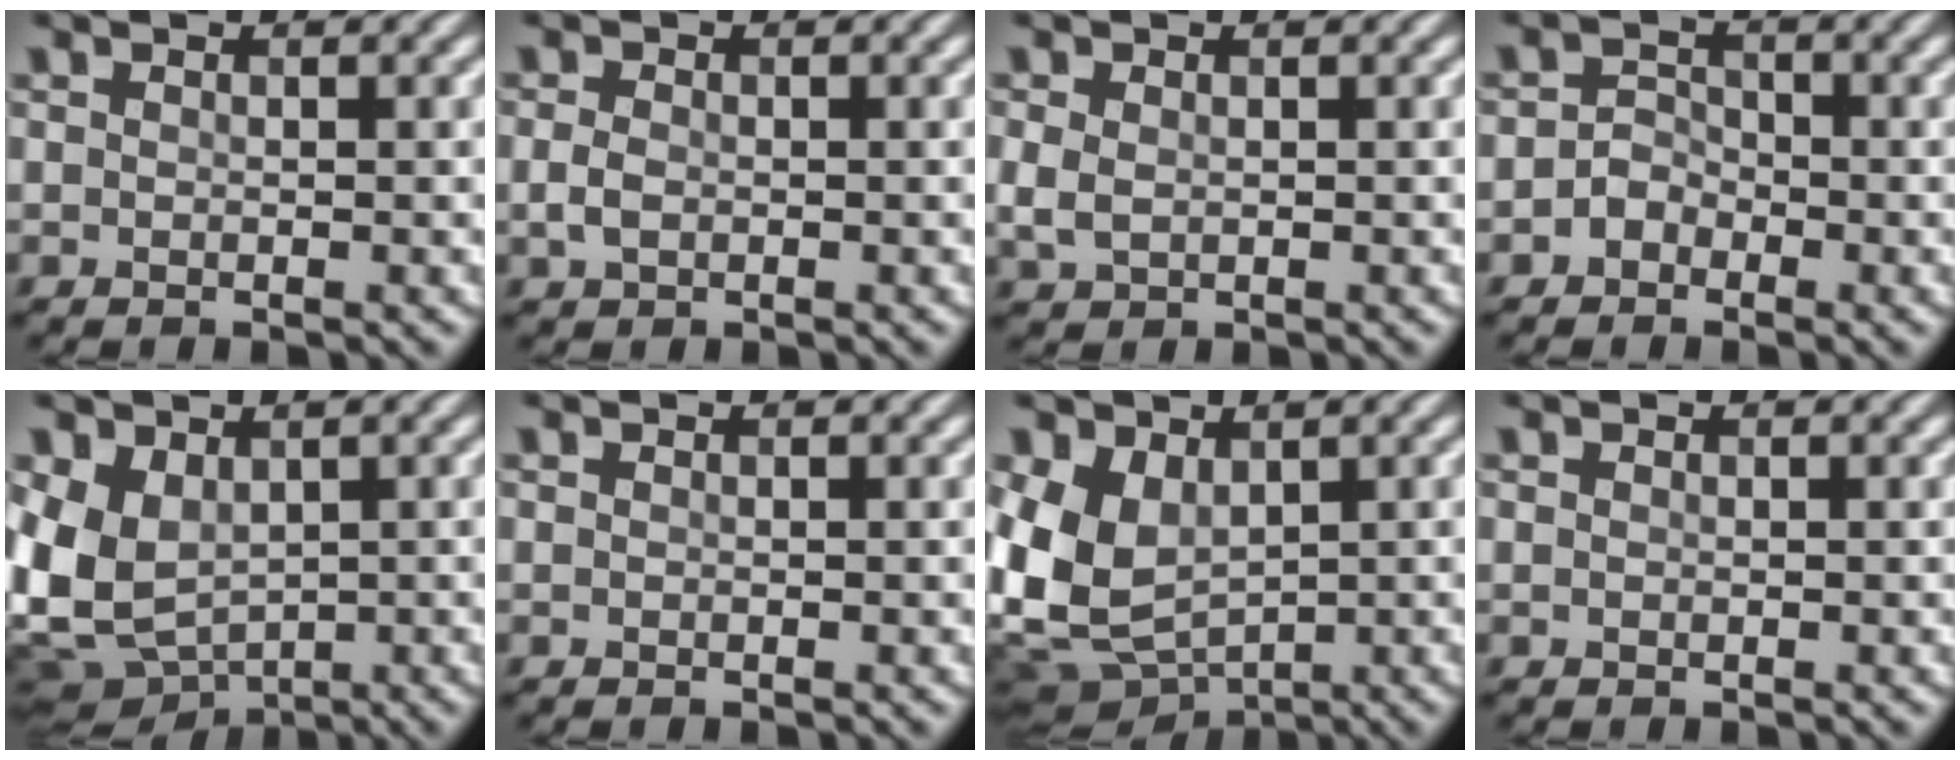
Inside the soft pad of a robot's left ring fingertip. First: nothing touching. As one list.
[{"total": 1.4, "force": [-0.2, 1.0, 1.0], "torque": [-0.023, 0.001, -0.006]}, {"total": 1.8, "force": [0.0, 1.4, 1.2], "torque": [-0.033, -0.001, 0.002]}, {"total": 1.6, "force": [-0.8, 1.2, 0.6], "torque": [-0.009, 0.009, -0.018]}, {"total": 7.6, "force": [0.1, 5.5, 5.2], "torque": [-0.132, -0.020, 0.005]}, {"total": 0.0}, {"total": 7.1, "force": [0.8, 4.9, 5.0], "torque": [-0.118, -0.015, 0.017]}, {"total": 0.0}]